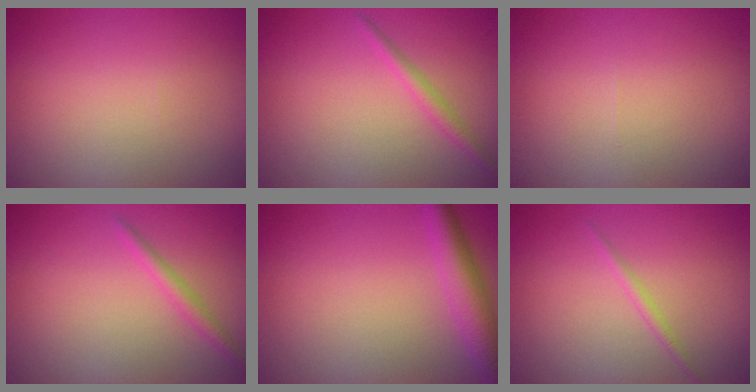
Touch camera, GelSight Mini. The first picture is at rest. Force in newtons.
{"total": 1.3, "press": 1.3, "slide": 0.0}
{"total": 0.0}
{"total": 1.3, "press": 1.3, "slide": 0.0}
{"total": 3.9, "press": 3.9, "slide": 0.1}
{"total": 1.0, "press": 1.0, "slide": 0.0}